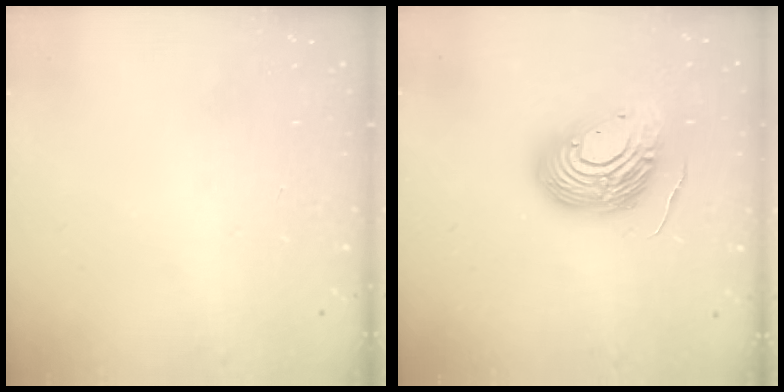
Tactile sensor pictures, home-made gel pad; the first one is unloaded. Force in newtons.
{"total": 14.0, "press": 13.8, "slide": 2.2}